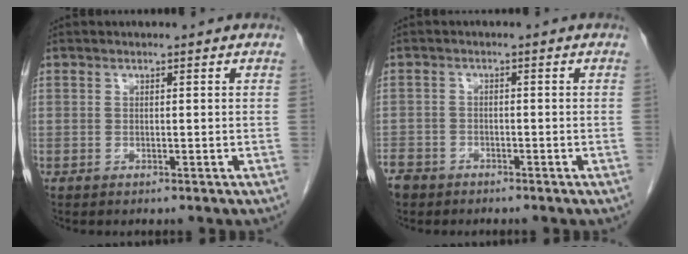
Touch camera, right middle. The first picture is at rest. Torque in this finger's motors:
{"motor_torque": [0.13, -0.71, 0.09, 0.04]}